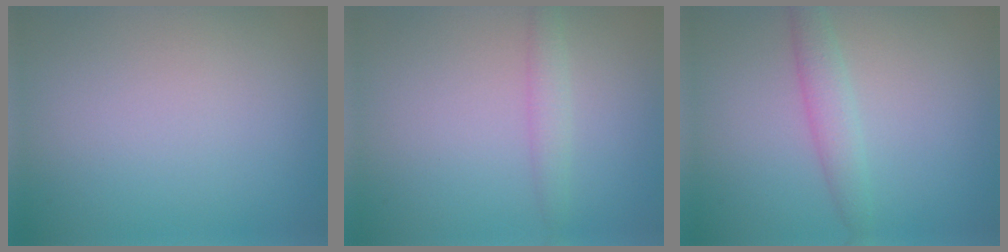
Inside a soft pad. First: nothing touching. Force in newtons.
{"total": 1.6, "press": 1.6, "slide": 0.1}
{"total": 2.3, "press": 2.3, "slide": 0.1}